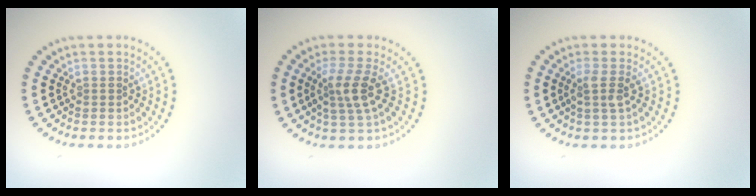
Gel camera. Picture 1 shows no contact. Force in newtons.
{"total": 2.8, "press": 2.1, "slide": 1.8}
{"total": 1.7, "press": 1.2, "slide": 1.2}